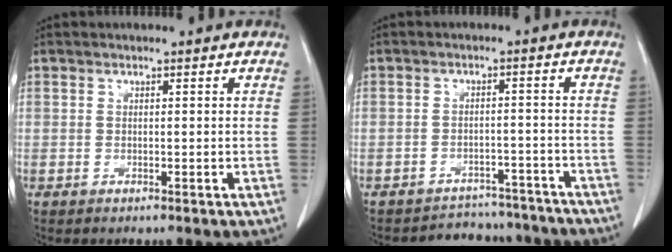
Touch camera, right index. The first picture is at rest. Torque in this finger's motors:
{"motor_torque": [-0.42, -0.28, -0.15, -0.07]}